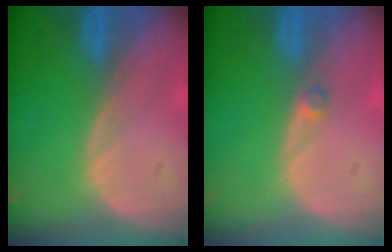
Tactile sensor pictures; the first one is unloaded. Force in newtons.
{"total": 1.1, "press": 1.0, "slide": 0.6}